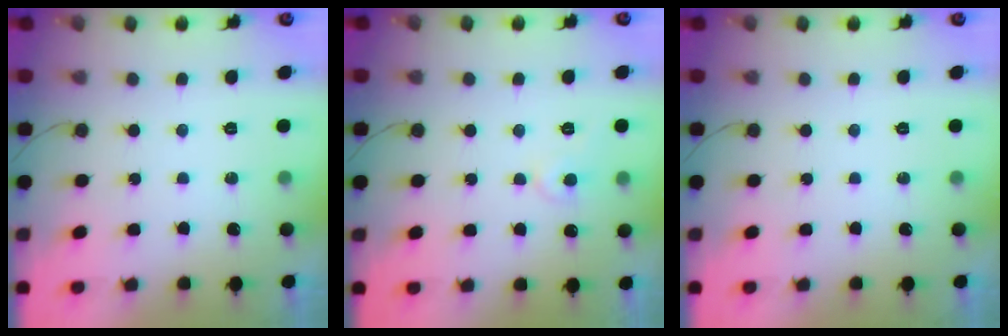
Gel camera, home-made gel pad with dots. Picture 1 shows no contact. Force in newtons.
{"total": 5.3, "press": 5.3, "slide": 0.5}
{"total": 0.0}